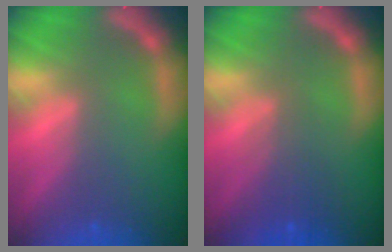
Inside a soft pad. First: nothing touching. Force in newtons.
{"total": 3.0}